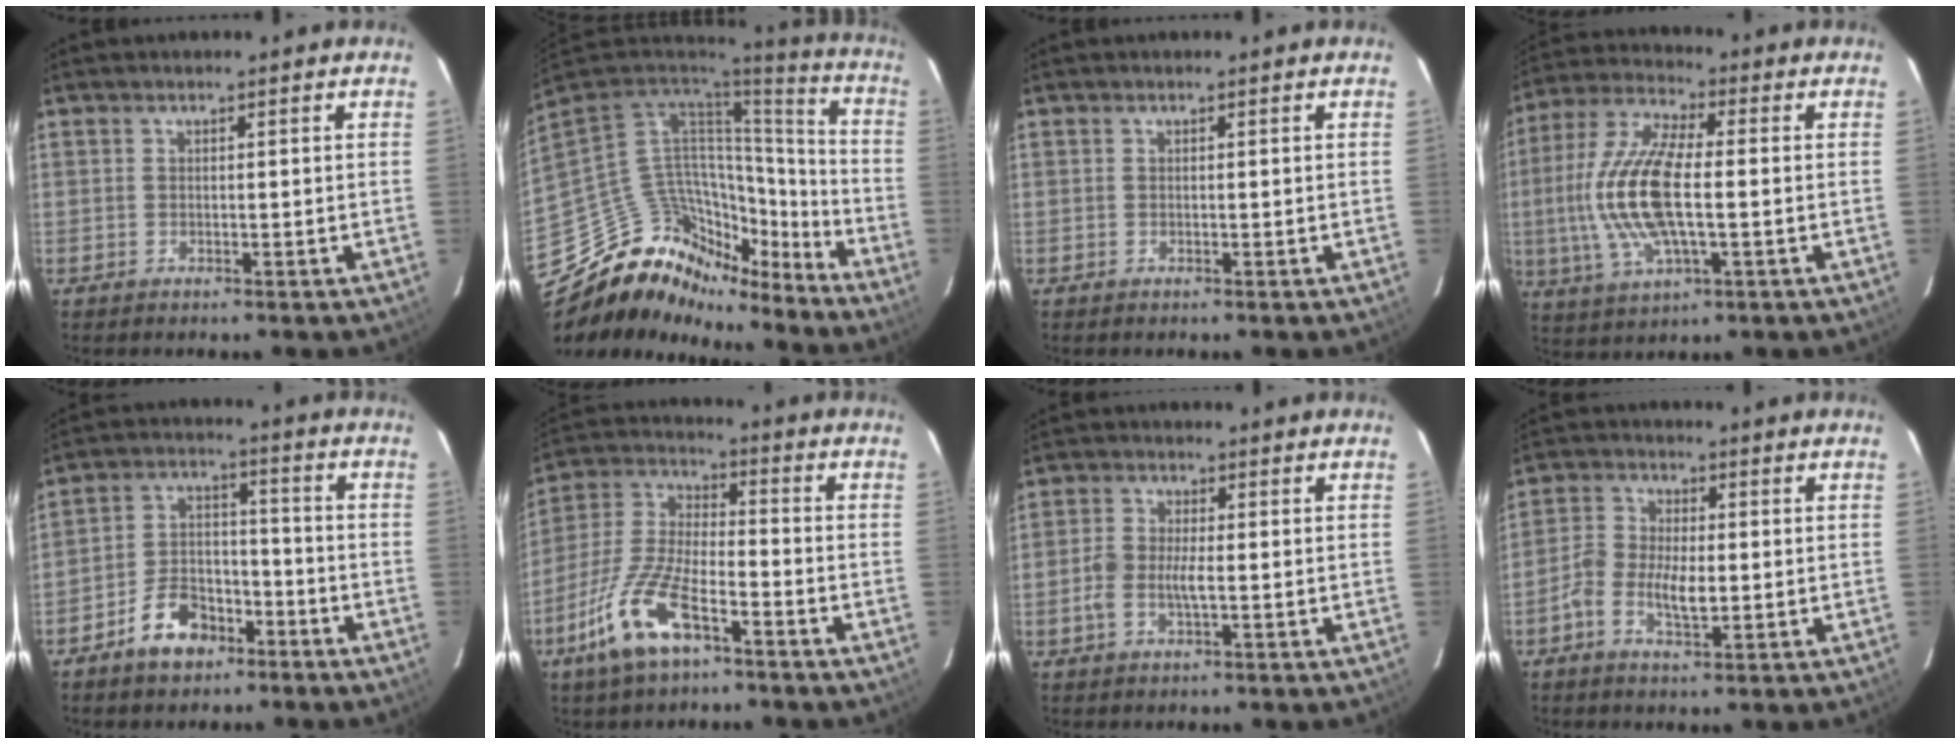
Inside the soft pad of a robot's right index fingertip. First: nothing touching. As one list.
[{"total": 22.9, "force": [-18.1, 11.8, 7.5], "torque": [-0.156, 0.042, -0.289]}, {"total": 0.0}, {"total": 15.9, "force": [-1.1, 5.8, 14.8], "torque": [-0.313, 0.003, -0.025]}, {"total": 9.6, "force": [-6.3, 5.7, 4.6], "torque": [-0.092, 0.030, -0.097]}, {"total": 14.3, "force": [-8.1, 4.9, 10.7], "torque": [-0.241, -0.009, -0.160]}, {"total": 4.5, "force": [-1.0, 2.1, 3.9], "torque": [-0.089, 0.004, -0.020]}, {"total": 6.6, "force": [-1.6, 3.4, 5.5], "torque": [-0.116, 0.006, -0.033]}]